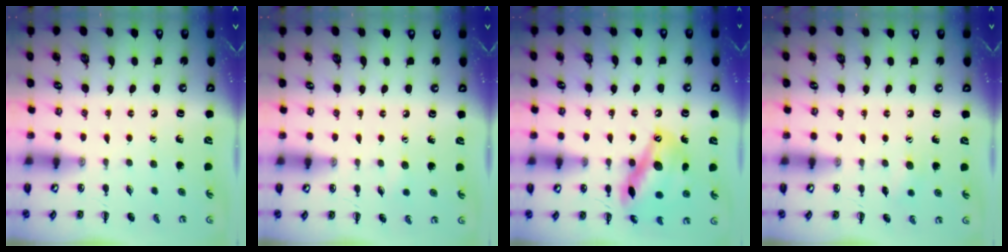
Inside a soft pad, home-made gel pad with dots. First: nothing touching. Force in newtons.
{"total": 3.6, "press": 3.5, "slide": 0.9}
{"total": 16.1, "press": 16.1, "slide": 1.3}
{"total": 4.8, "press": 4.7, "slide": 1.0}